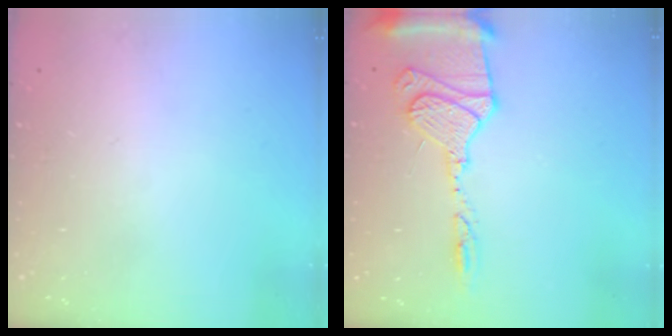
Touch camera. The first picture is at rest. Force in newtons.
{"total": 14.7, "press": 14.6, "slide": 1.8}